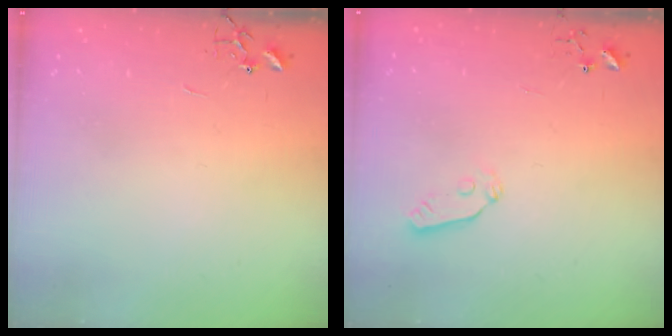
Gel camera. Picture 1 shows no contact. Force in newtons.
{"total": 3.8, "press": 3.8, "slide": 0.6}